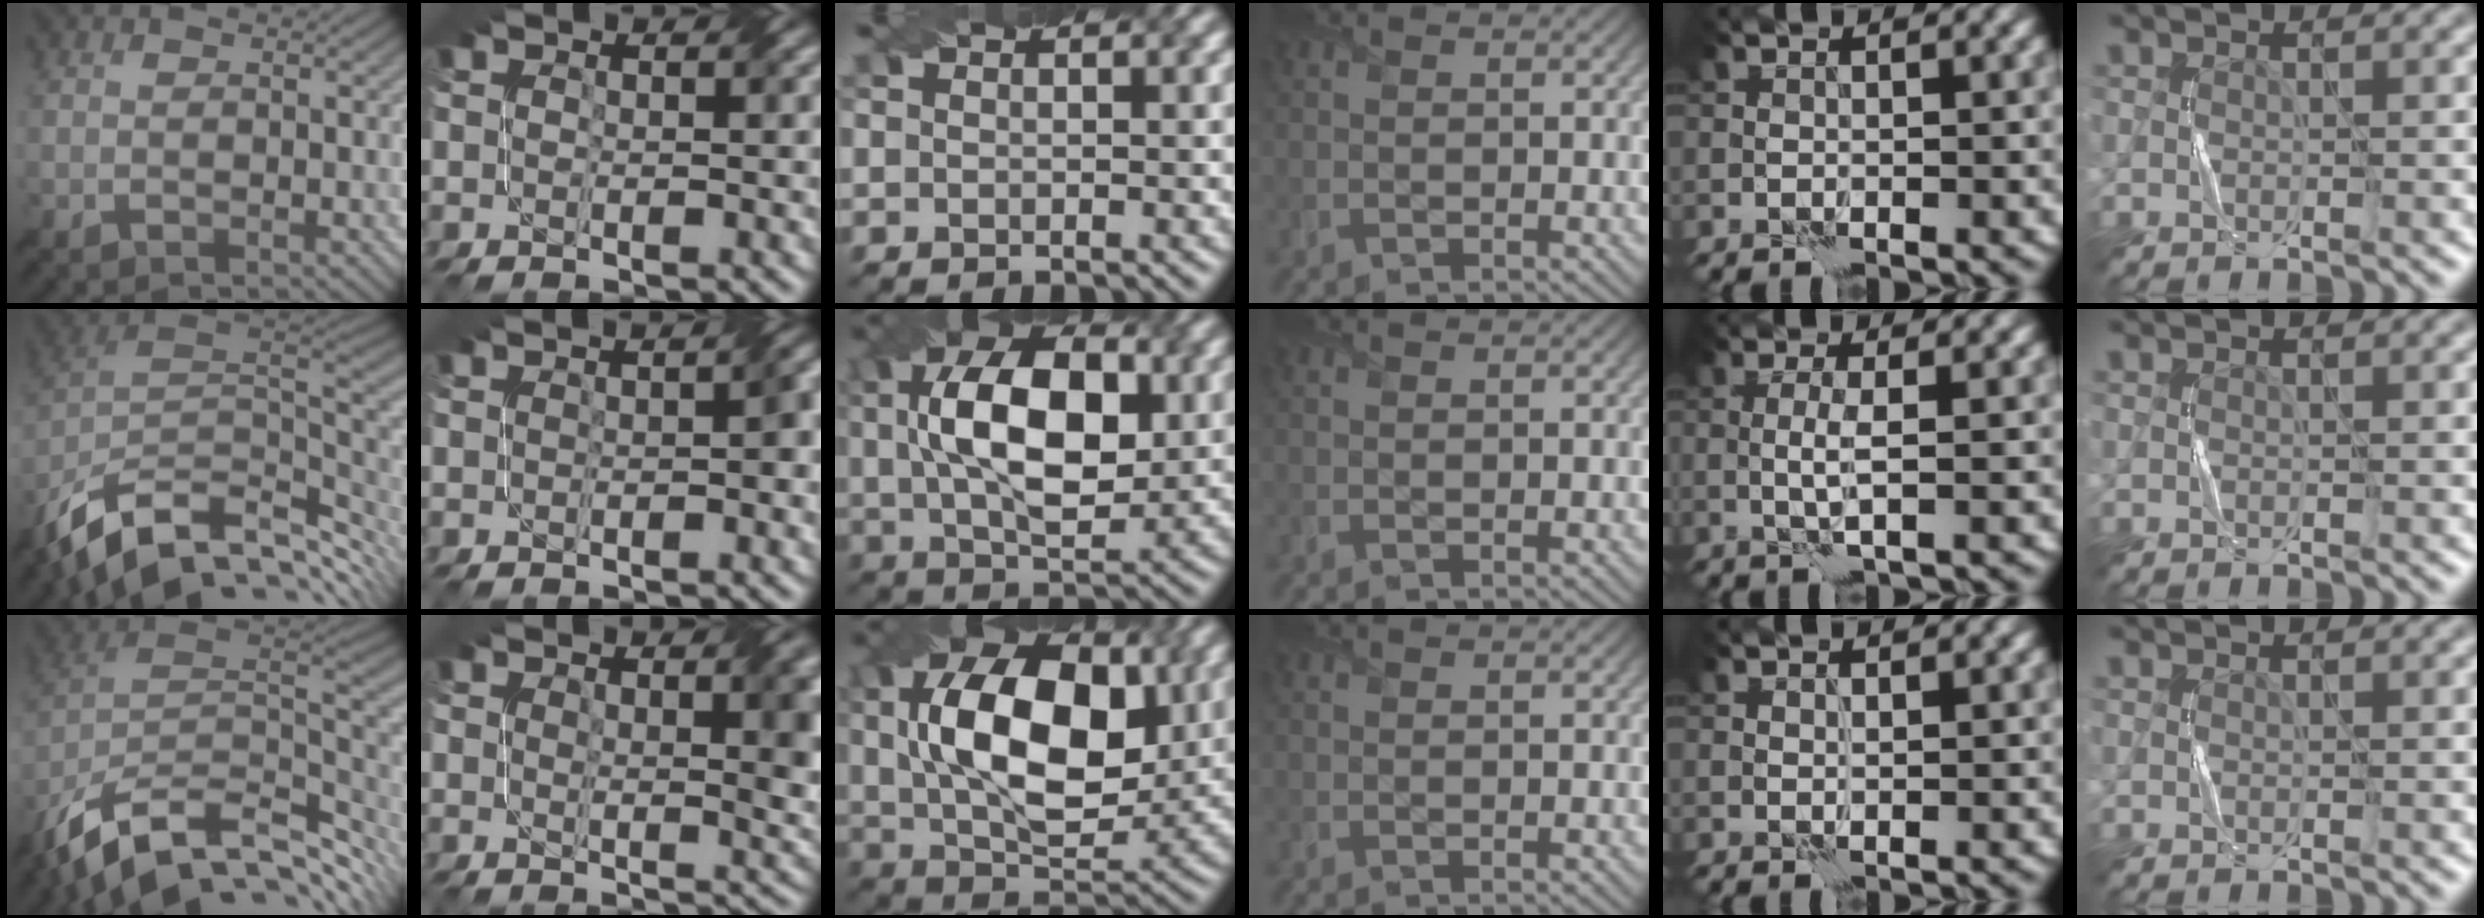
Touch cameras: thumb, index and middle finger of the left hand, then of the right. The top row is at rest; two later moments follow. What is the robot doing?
{"motion": "twist", "object": "screw"}